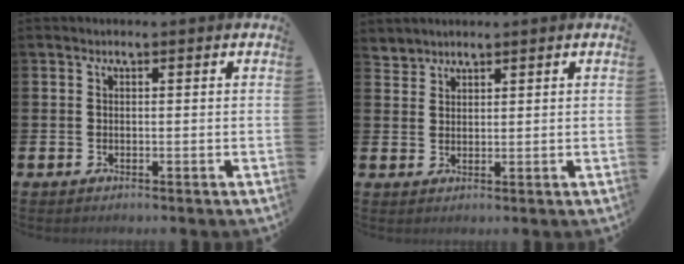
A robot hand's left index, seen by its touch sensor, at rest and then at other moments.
{"total": 2.5, "force": [2.4, 0.3, -0.6], "torque": [0.014, -0.011, 0.044]}